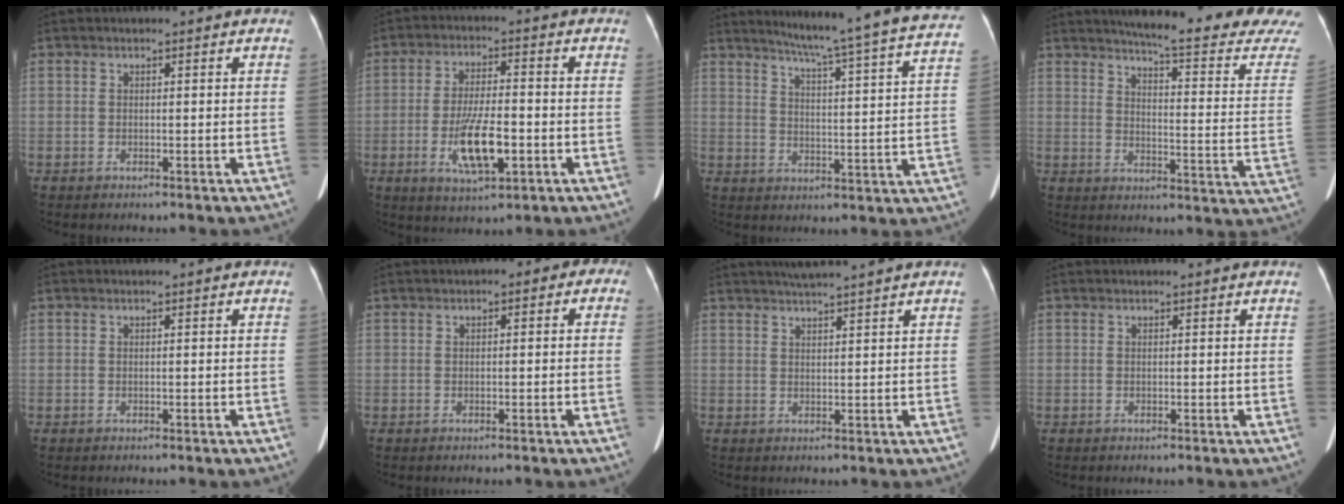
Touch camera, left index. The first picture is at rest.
{"total": 9.0, "force": [-2.9, 2.4, 8.2], "torque": [-0.157, -0.008, -0.047]}
{"total": 23.2, "force": [20.9, -1.6, 10.0], "torque": [-0.149, -0.076, 0.251]}
{"total": 21.7, "force": [20.0, -0.5, 8.2], "torque": [-0.114, -0.113, 0.228]}
{"total": 0.0}
{"total": 2.4, "force": [-0.1, 1.4, 1.9], "torque": [-0.013, 0.022, -0.010]}
{"total": 5.9, "force": [5.2, -1.1, 2.7], "torque": [-0.043, 0.019, 0.076]}
{"total": 0.9, "force": [0.8, 0.0, 0.2], "torque": [-0.008, 0.007, 0.010]}